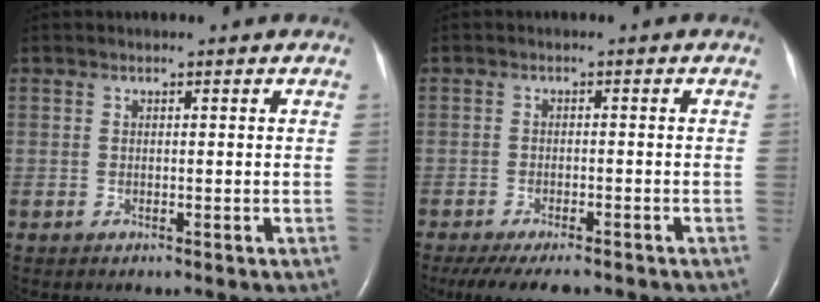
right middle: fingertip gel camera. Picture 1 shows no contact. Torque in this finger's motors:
{"motor_torque": [0.80, -0.77, 0.07, 0.04]}